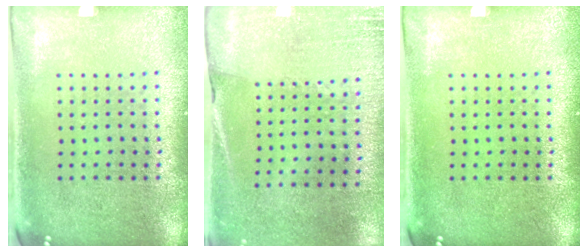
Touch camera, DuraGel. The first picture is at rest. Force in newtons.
{"total": 2.6, "press": 2.4, "slide": 1.1}
{"total": 0.0}